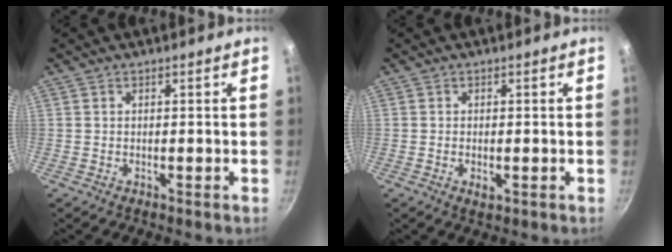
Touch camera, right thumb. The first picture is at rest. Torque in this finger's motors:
{"motor_torque": [-0.33, 0.15, -0.48, 0.26, 0.00]}